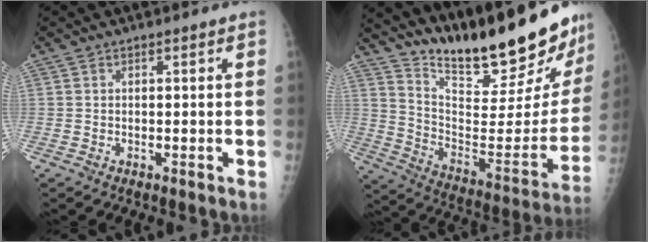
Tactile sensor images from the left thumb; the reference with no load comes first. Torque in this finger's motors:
{"motor_torque": [0.72, 0.44, 0.83, -1.94, 0.08]}